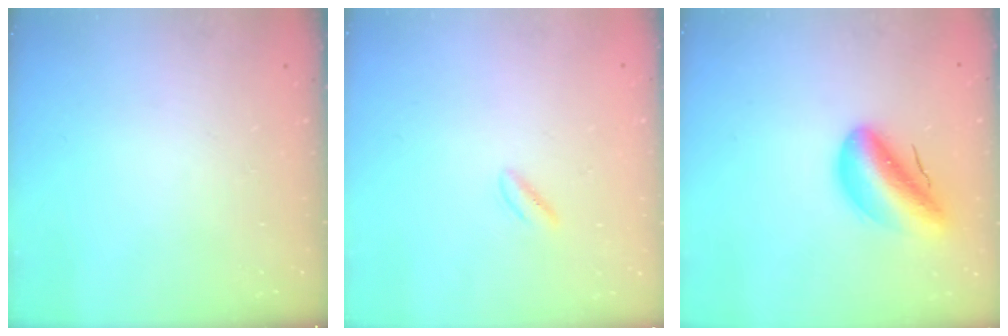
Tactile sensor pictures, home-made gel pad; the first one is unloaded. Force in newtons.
{"total": 1.4, "press": 1.0, "slide": 0.9}
{"total": 10.7, "press": 10.4, "slide": 2.8}